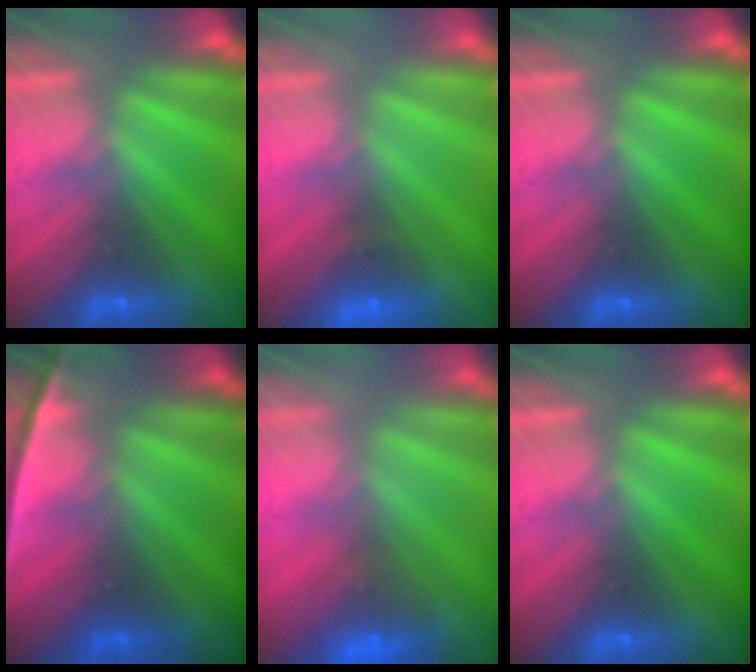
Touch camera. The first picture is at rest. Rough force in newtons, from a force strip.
{"total": 2.4}
{"total": 0.0}
{"total": 2.4}
{"total": 5.5}
{"total": 0.0}